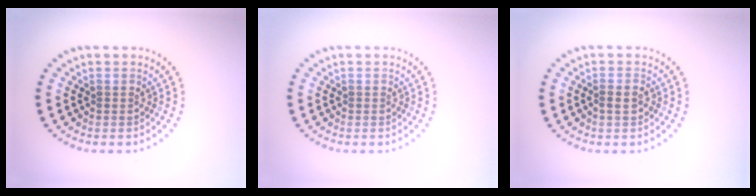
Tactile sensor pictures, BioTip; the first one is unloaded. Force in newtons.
{"total": 0.0}
{"total": 0.8, "press": 0.7, "slide": 0.4}